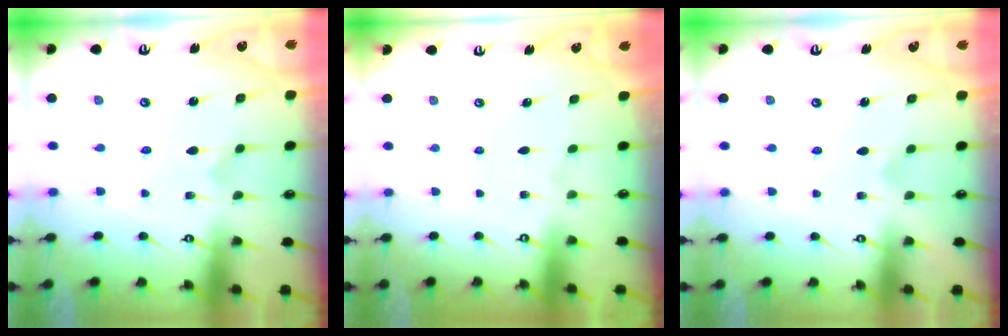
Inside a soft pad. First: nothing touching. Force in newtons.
{"total": 0.0}
{"total": 1.7, "press": 1.6, "slide": 0.1}